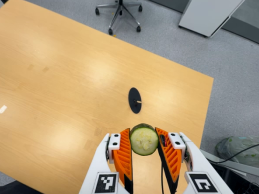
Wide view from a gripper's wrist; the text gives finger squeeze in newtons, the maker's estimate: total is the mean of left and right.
{"total": 11.2, "left": 11.6, "right": 10.7}